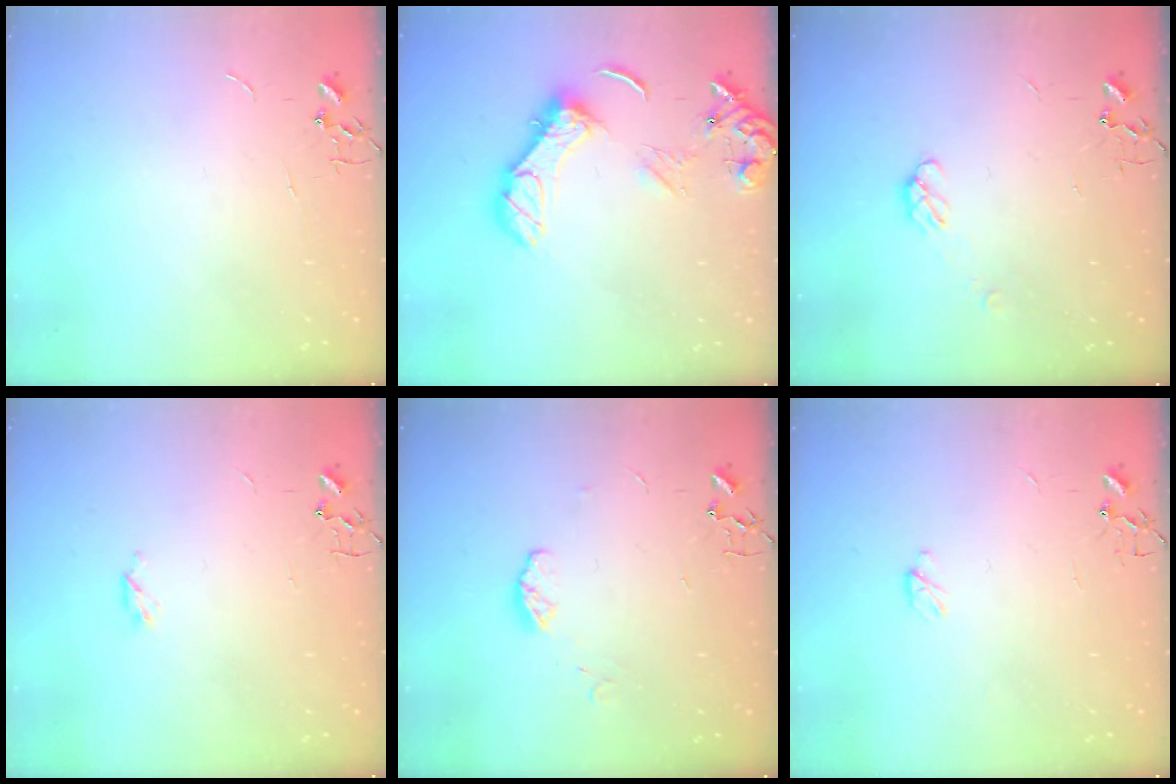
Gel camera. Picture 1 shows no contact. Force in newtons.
{"total": 13.9, "press": 13.8, "slide": 1.6}
{"total": 5.4, "press": 5.3, "slide": 0.8}
{"total": 3.3, "press": 3.2, "slide": 0.5}
{"total": 6.9, "press": 6.8, "slide": 0.8}
{"total": 3.3, "press": 3.2, "slide": 0.4}